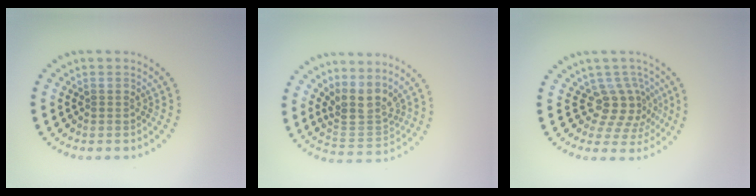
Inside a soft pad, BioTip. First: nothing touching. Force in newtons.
{"total": 3.3, "press": 2.5, "slide": 2.1}
{"total": 3.6, "press": 2.6, "slide": 2.4}